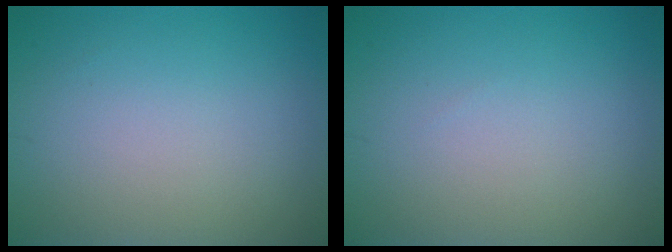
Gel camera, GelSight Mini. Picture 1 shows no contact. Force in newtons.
{"total": 0.0}